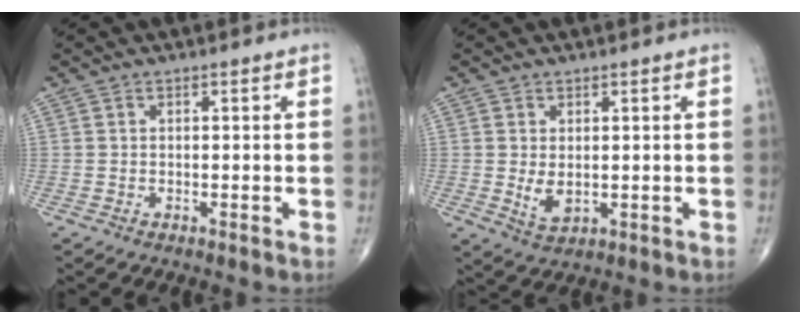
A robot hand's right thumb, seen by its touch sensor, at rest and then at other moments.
{"total": 3.6, "force": [0.1, 2.2, 2.9], "torque": [-0.048, -0.010, 0.011]}